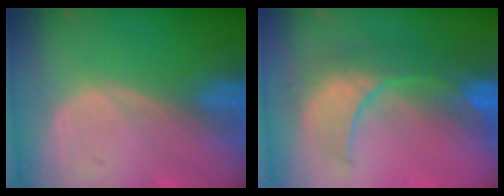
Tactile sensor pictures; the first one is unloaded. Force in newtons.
{"total": 9.2, "press": 9.0, "slide": 2.3}